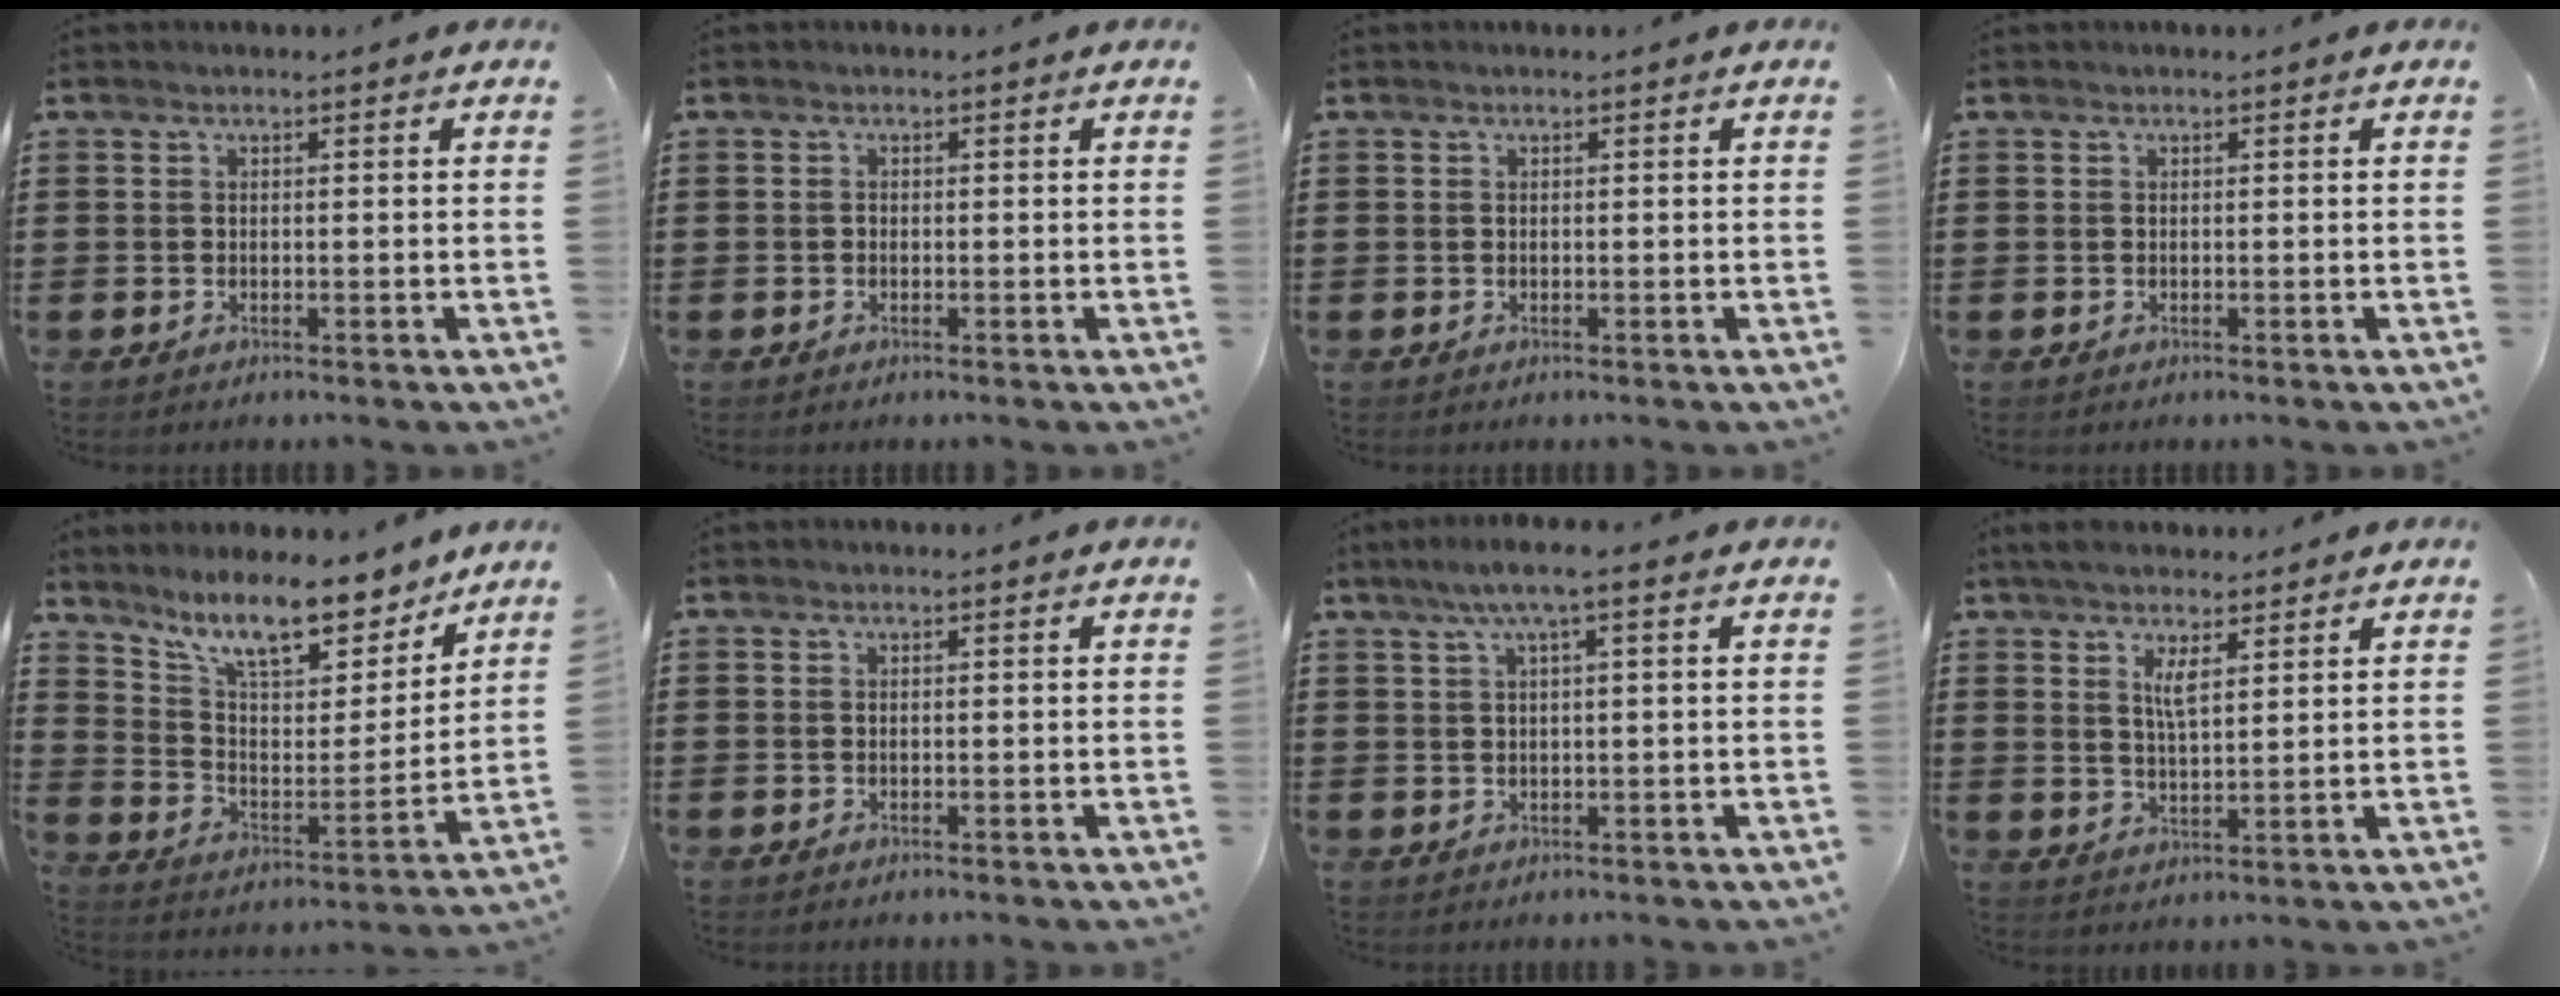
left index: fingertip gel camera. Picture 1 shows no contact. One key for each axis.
{"total": 0.6, "fx": -0.3, "fy": 0.4, "fz": 0.3, "tx": -0.009, "ty": -0.001, "tz": -0.006}
{"total": 0.0}
{"total": 0.0}
{"total": 11.5, "fx": 9.4, "fy": 2.7, "fz": 6.1, "tx": -0.136, "ty": -0.052, "tz": 0.165}
{"total": 0.0}
{"total": 3.3, "fx": 1.2, "fy": 0.0, "fz": 3.1, "tx": -0.060, "ty": -0.001, "tz": 0.019}
{"total": 4.9, "fx": 3.1, "fy": 1.1, "fz": 3.6, "tx": -0.077, "ty": 0.001, "tz": 0.054}